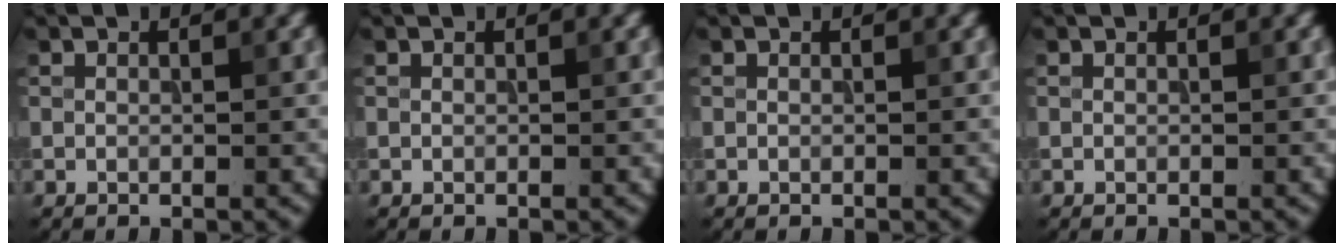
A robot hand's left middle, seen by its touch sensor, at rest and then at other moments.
{"total": 0.0}
{"total": 0.0}
{"total": 0.0}